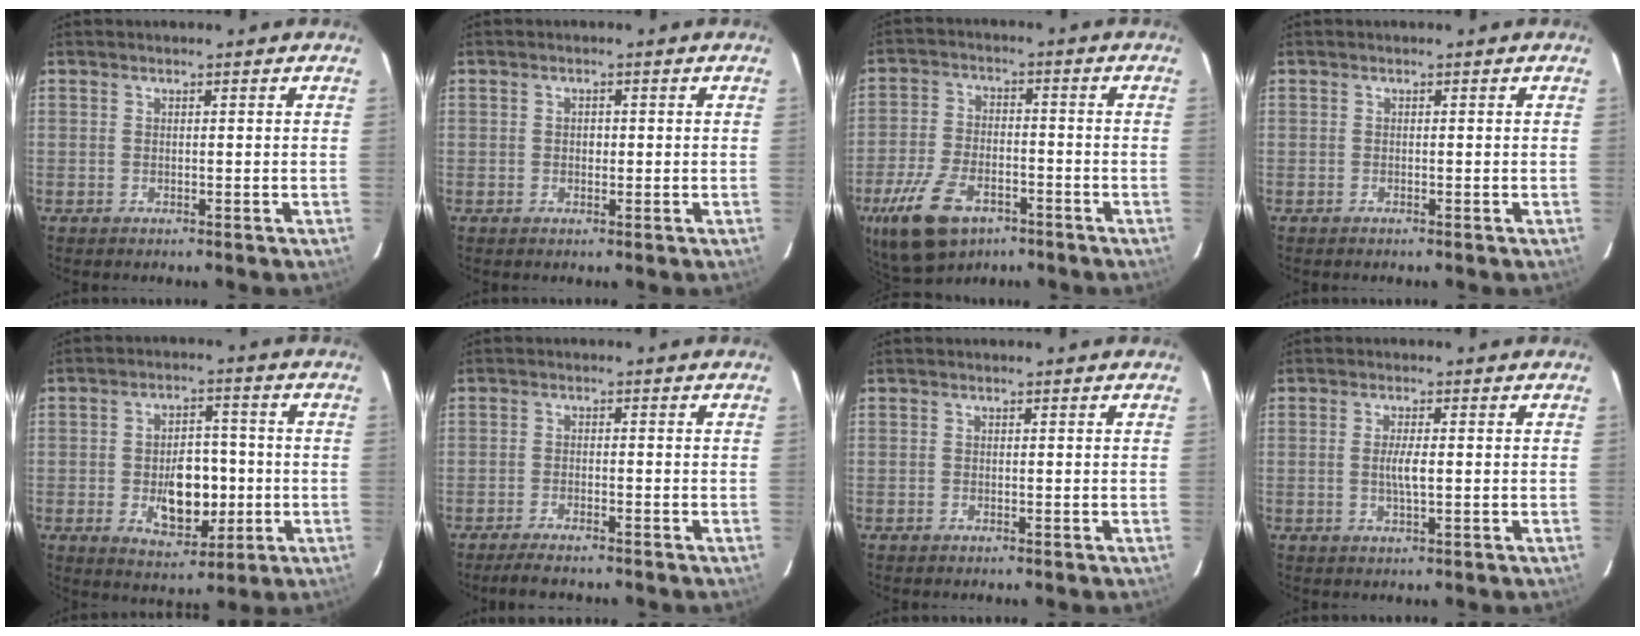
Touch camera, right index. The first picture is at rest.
{"total": 1.2, "force": [-0.1, 1.0, 0.6], "torque": [-0.008, 0.004, -0.003]}
{"total": 14.5, "force": [-8.3, 7.8, 8.9], "torque": [-0.204, -0.020, -0.147]}
{"total": 0.0}
{"total": 10.3, "force": [-1.9, 6.3, 7.9], "torque": [-0.138, 0.007, -0.014]}
{"total": 5.2, "force": [-4.5, 0.7, 2.4], "torque": [-0.058, -0.015, -0.080]}
{"total": 0.0}
{"total": 3.0, "force": [-0.2, 0.4, 2.9], "torque": [-0.055, -0.003, -0.004]}